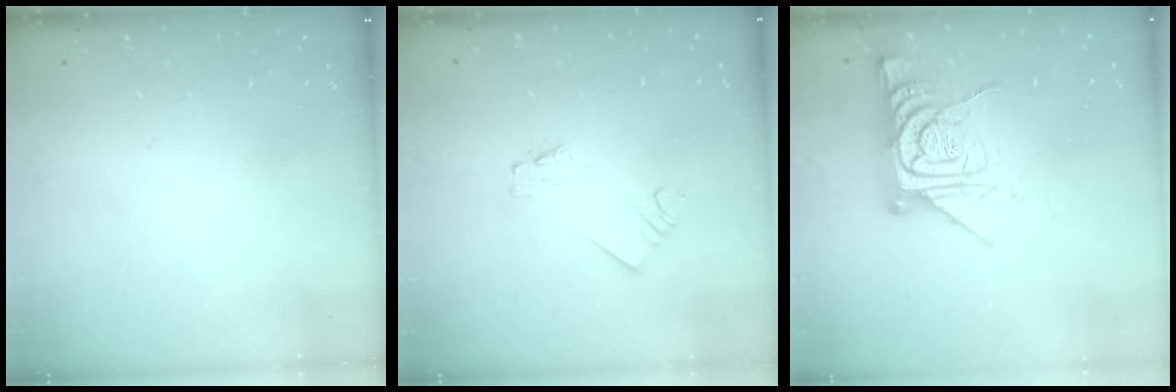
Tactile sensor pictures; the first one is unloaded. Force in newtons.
{"total": 1.2, "press": 1.2, "slide": 0.0}
{"total": 14.6, "press": 14.5, "slide": 1.4}